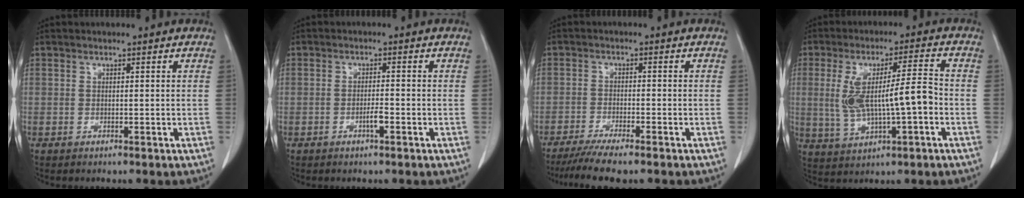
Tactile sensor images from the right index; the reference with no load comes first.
{"total": 1.9, "force": [-0.9, 0.2, 1.7], "torque": [-0.031, 0.000, -0.014]}
{"total": 7.3, "force": [-5.9, 0.2, 4.3], "torque": [-0.067, -0.018, -0.097]}
{"total": 10.5, "force": [-0.8, 2.2, 10.2], "torque": [-0.199, 0.017, -0.004]}